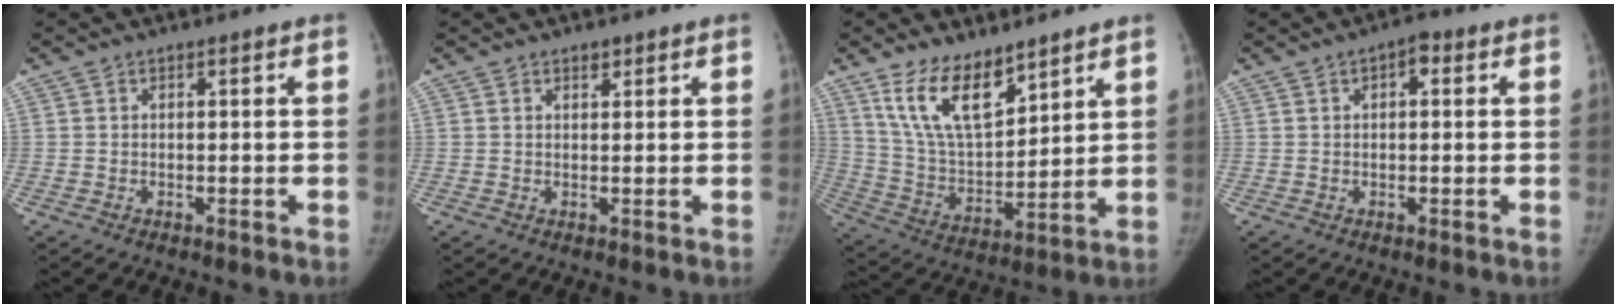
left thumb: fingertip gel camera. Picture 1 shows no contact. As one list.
[{"total": 1.3, "force": [0.9, 0.7, 0.6], "torque": [-0.001, -0.005, 0.013]}, {"total": 13.9, "force": [9.4, 6.1, 8.3], "torque": [-0.122, -0.058, 0.192]}, {"total": 2.9, "force": [1.0, 1.6, 2.3], "torque": [-0.022, 0.005, 0.008]}]